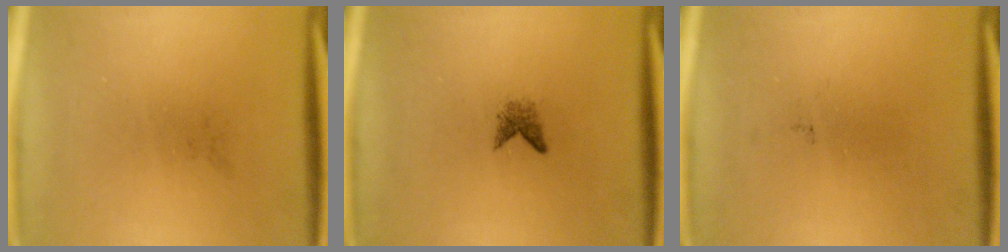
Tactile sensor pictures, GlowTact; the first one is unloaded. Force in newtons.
{"total": 1.3}
{"total": 0.0}